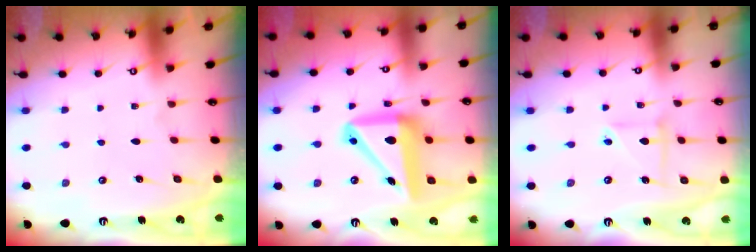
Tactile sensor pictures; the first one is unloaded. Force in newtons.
{"total": 15.6, "press": 15.4, "slide": 2.4}
{"total": 4.2, "press": 4.2, "slide": 0.4}